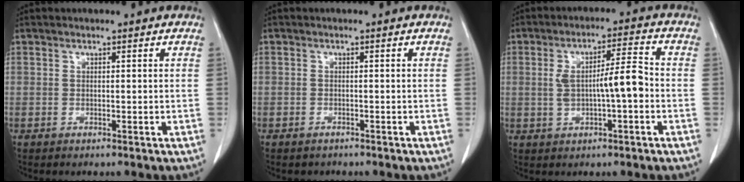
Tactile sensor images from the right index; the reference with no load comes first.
{"total": 1.0, "force": [-0.8, 0.6, 0.0], "torque": [-0.008, 0.001, -0.013]}
{"total": 7.4, "force": [-0.7, 1.3, 7.2], "torque": [-0.131, 0.016, -0.009]}